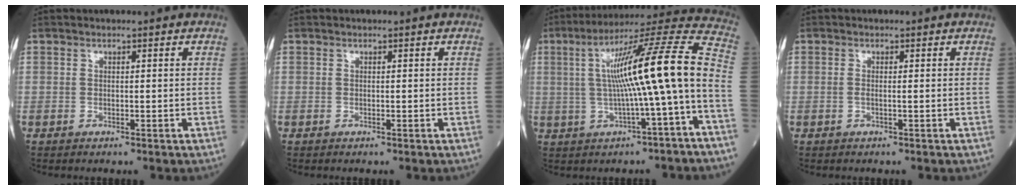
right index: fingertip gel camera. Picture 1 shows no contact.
{"total": 0.0}
{"total": 16.8, "force": [-0.9, -0.1, 16.8], "torque": [-0.260, 0.031, -0.017]}
{"total": 0.8, "force": [-0.1, 0.1, 0.8], "torque": [-0.019, -0.001, -0.002]}